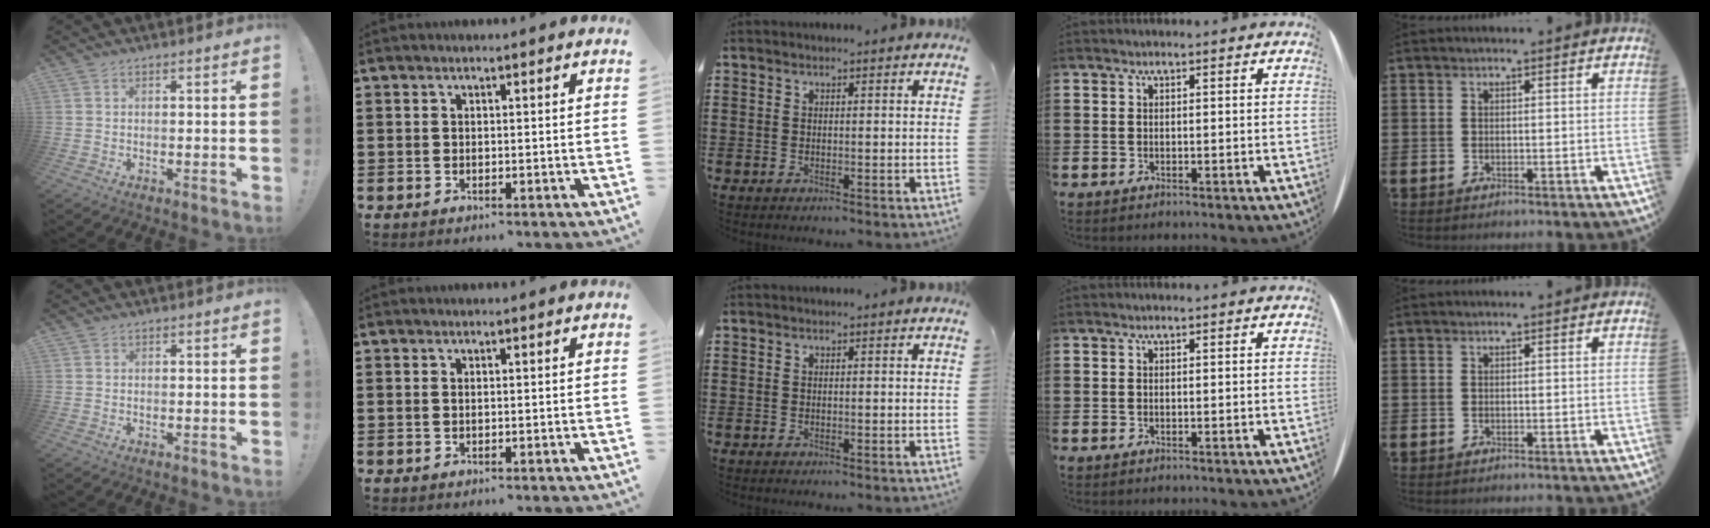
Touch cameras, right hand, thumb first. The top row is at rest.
{}